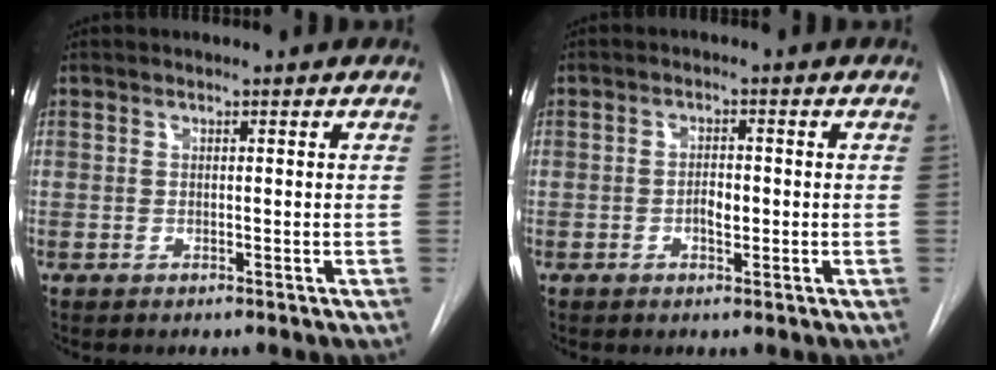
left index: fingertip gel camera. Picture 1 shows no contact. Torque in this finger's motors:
{"motor_torque": [0.11, 0.06, 0.04, 0.01]}